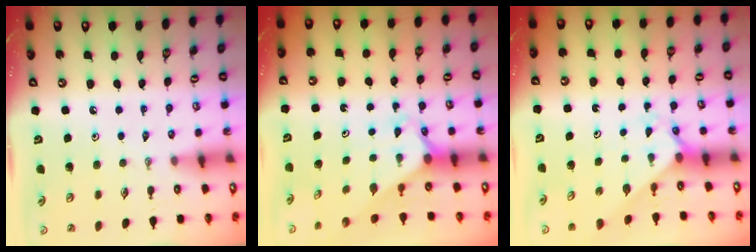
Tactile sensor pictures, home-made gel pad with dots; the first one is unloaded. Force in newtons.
{"total": 2.2, "press": 2.2, "slide": 0.2}
{"total": 2.2, "press": 2.2, "slide": 0.2}